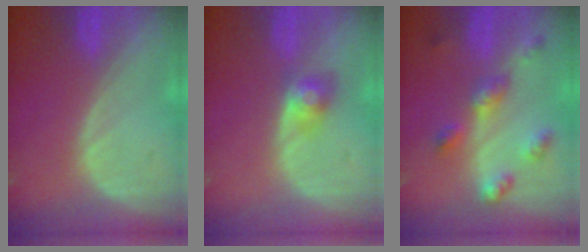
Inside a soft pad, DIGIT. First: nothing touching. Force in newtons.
{"total": 3.1, "press": 3.1, "slide": 0.1}
{"total": 6.4, "press": 5.7, "slide": 2.9}